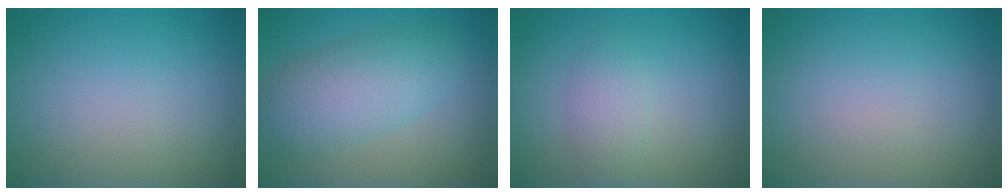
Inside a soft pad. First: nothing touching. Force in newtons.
{"total": 5.6, "press": 5.6, "slide": 0.1}
{"total": 1.9, "press": 1.9, "slide": 0.1}
{"total": 0.0}